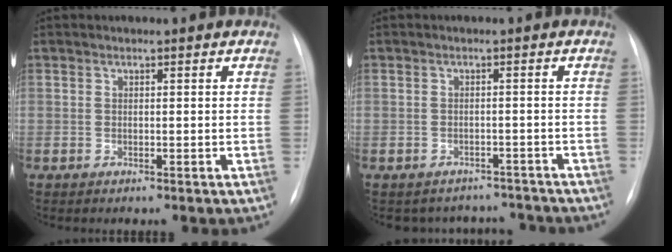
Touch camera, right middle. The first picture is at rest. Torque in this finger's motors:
{"motor_torque": [-0.14, 0.02, 0.00, 0.00]}